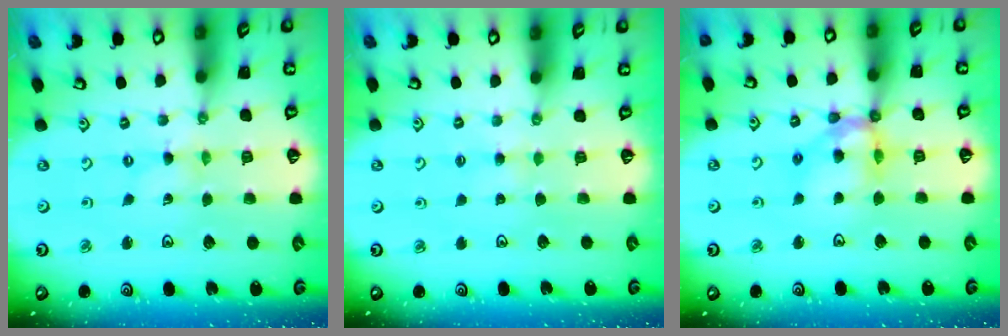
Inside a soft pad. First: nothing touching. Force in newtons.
{"total": 2.7, "press": 2.7, "slide": 0.3}
{"total": 12.1, "press": 12.0, "slide": 1.4}